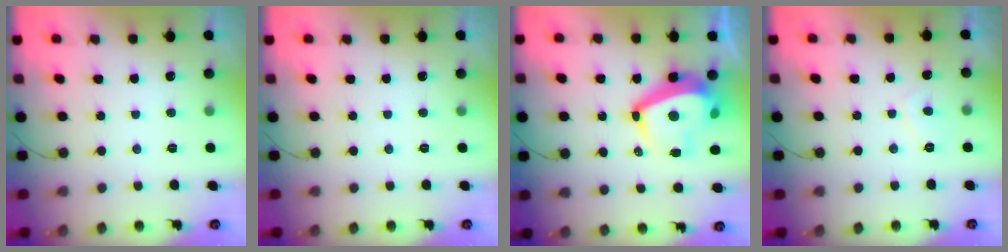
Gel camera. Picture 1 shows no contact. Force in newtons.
{"total": 0.0}
{"total": 12.9, "press": 12.7, "slide": 2.0}
{"total": 2.0, "press": 1.9, "slide": 0.5}